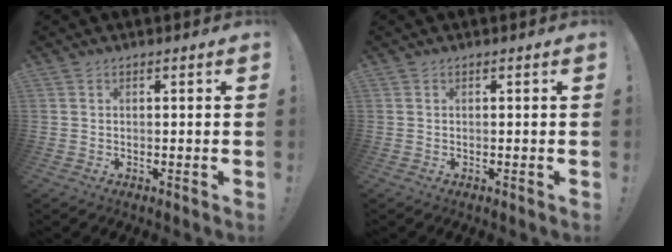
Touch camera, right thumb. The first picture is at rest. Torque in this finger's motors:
{"motor_torque": [0.00, 0.00, 0.00, 0.00, 0.00]}